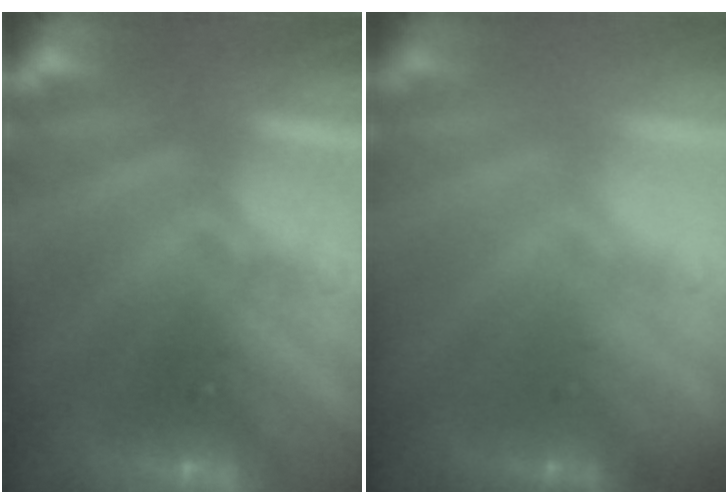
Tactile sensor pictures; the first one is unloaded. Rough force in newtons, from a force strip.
{"total": 1.5}